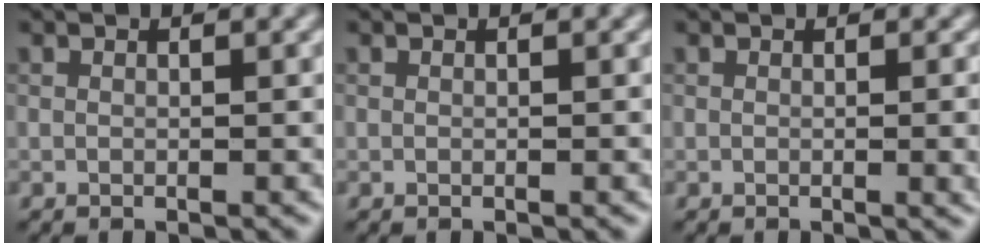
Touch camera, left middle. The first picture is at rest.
{"total": 0.0}
{"total": 2.6, "force": [-0.1, 1.0, 2.4], "torque": [-0.013, 0.011, 0.006]}